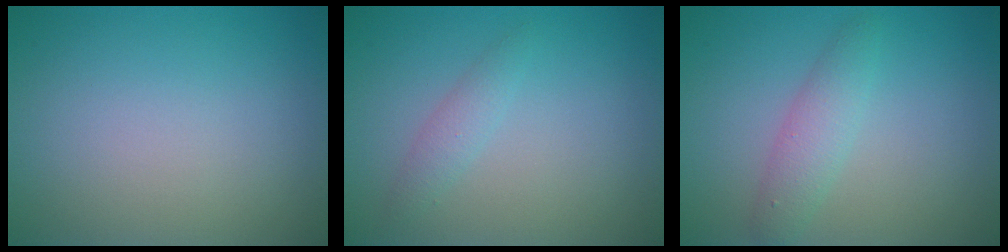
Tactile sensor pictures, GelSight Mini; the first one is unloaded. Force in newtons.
{"total": 1.4, "press": 1.4, "slide": 0.0}
{"total": 2.4, "press": 2.4, "slide": 0.1}